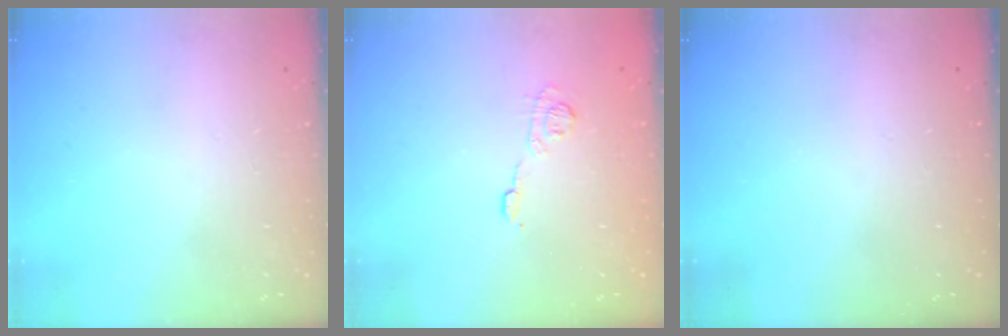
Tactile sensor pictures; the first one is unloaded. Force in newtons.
{"total": 7.7, "press": 7.6, "slide": 1.2}
{"total": 0.0}